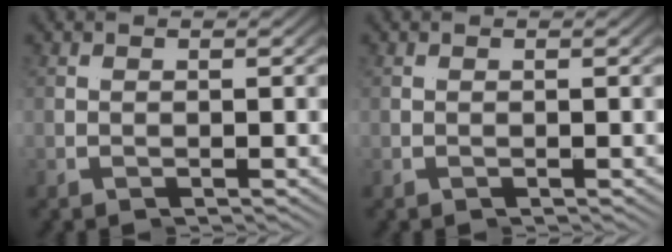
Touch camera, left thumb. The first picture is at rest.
{"total": 0.0}